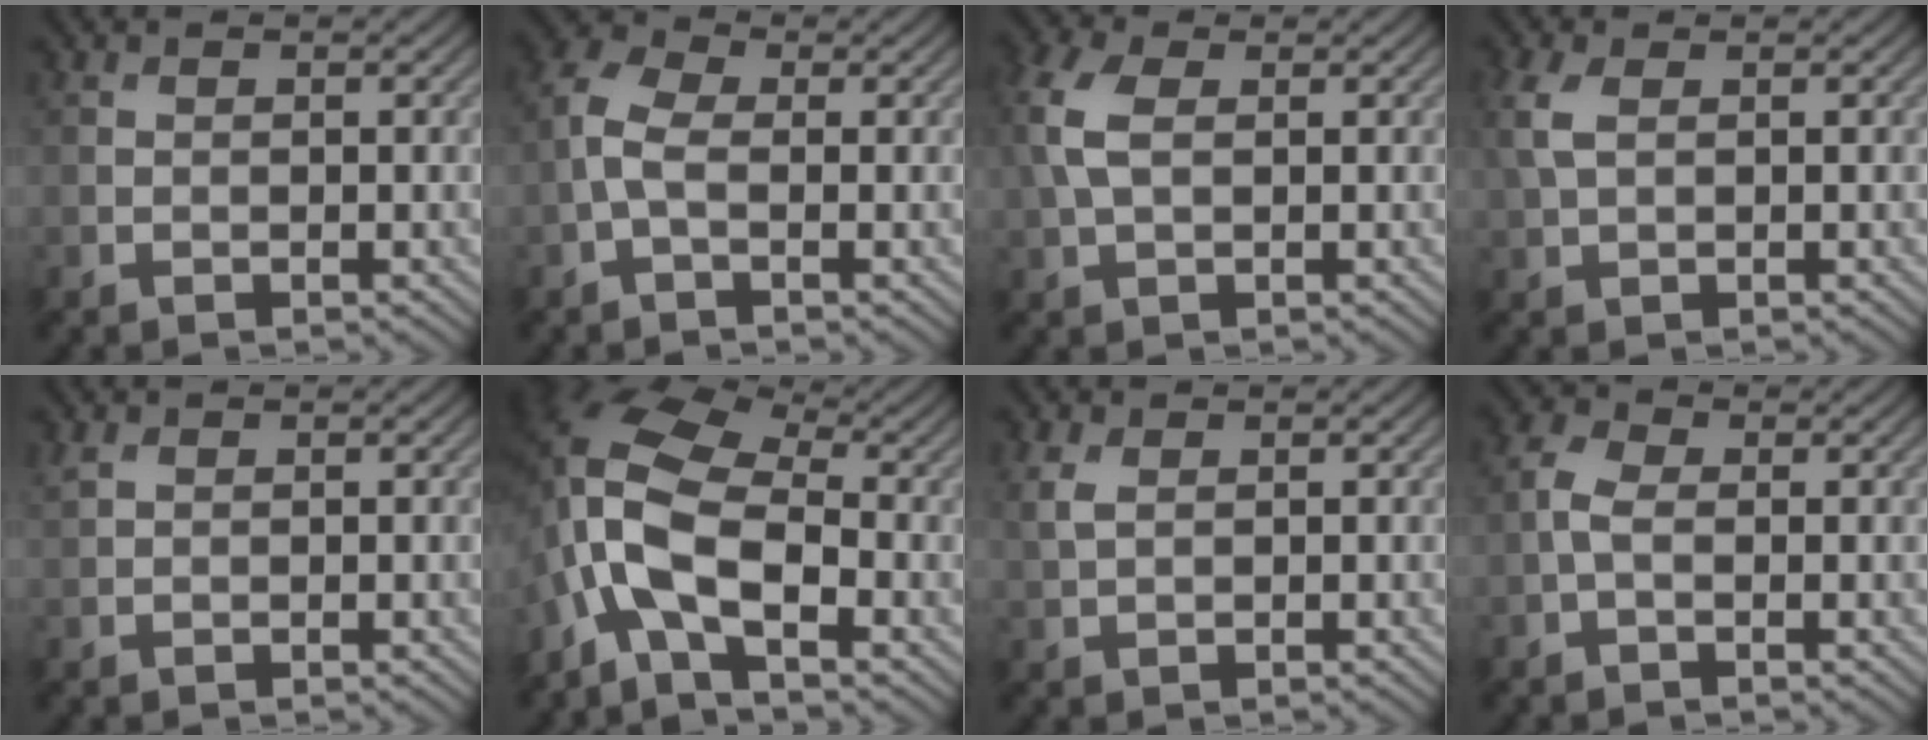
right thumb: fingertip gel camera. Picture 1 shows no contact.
{"total": 4.0, "force": [-0.7, 2.0, 3.4], "torque": [-0.088, 0.009, -0.026]}
{"total": 5.3, "force": [0.9, 3.1, 4.2], "torque": [-0.124, 0.012, 0.013]}
{"total": 3.3, "force": [0.9, 1.8, 2.6], "torque": [-0.083, 0.007, 0.017]}
{"total": 1.1, "force": [0.8, 0.6, 0.6], "torque": [-0.019, 0.002, 0.020]}
{"total": 11.7, "force": [-3.1, 5.9, 9.7], "torque": [-0.208, 0.005, -0.079]}
{"total": 2.2, "force": [0.9, 1.2, 1.6], "torque": [-0.049, 0.002, 0.019]}
{"total": 2.5, "force": [-0.4, 1.4, 2.1], "torque": [-0.053, 0.006, -0.016]}